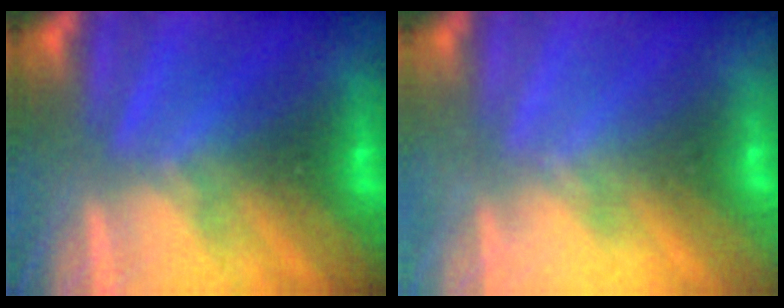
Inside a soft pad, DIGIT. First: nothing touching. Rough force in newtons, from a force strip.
{"total": 2.0}